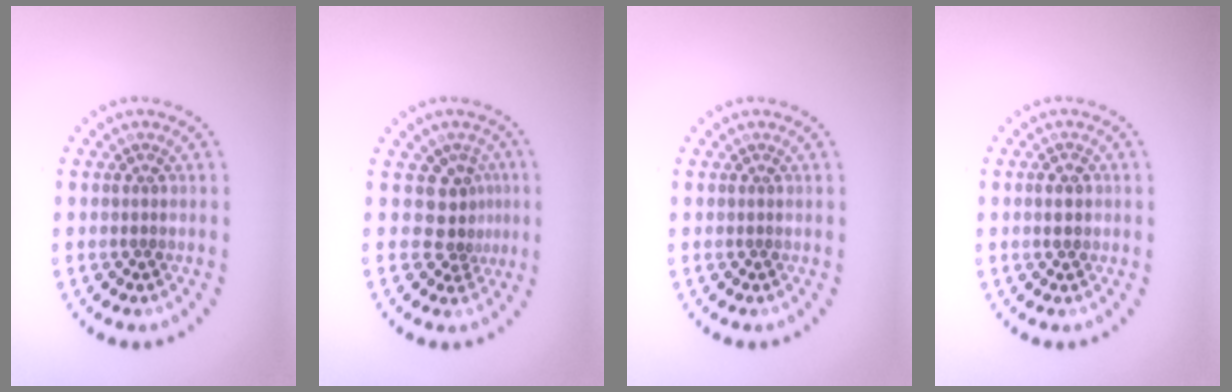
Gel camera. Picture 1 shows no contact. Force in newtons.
{"total": 2.9, "press": 2.0, "slide": 2.1}
{"total": 0.0}
{"total": 2.0, "press": 2.0, "slide": 0.1}